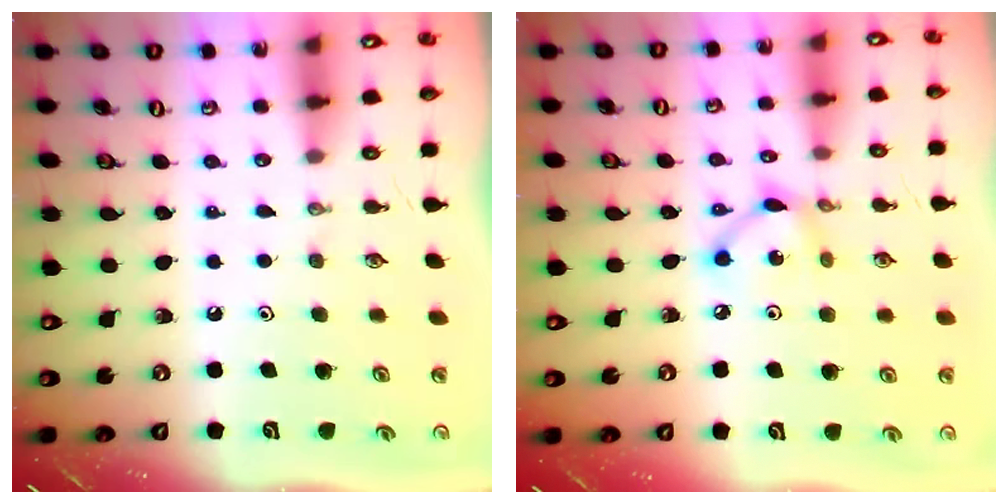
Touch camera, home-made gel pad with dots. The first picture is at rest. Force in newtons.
{"total": 6.0, "press": 6.0, "slide": 0.2}